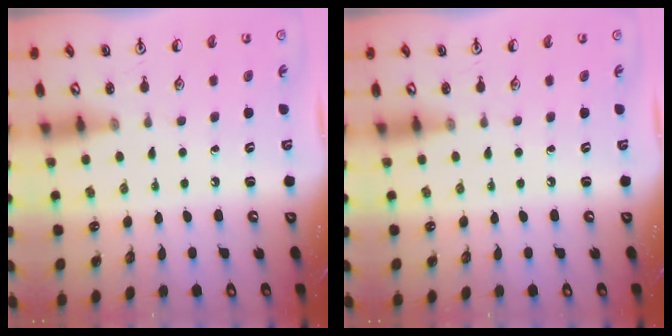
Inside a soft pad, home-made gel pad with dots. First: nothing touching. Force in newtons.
{"total": 0.0}